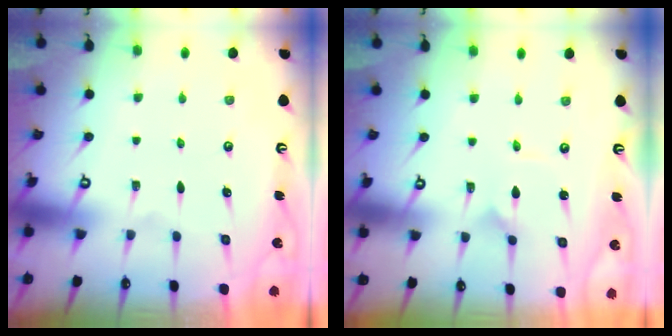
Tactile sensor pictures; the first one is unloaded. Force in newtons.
{"total": 1.4, "press": 1.4, "slide": 0.2}